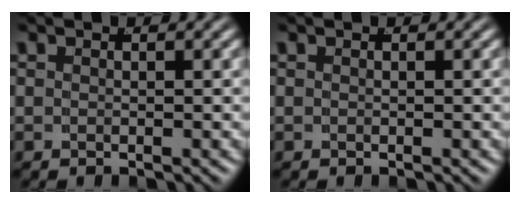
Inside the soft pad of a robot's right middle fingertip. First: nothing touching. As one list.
[{"total": 0.0}]